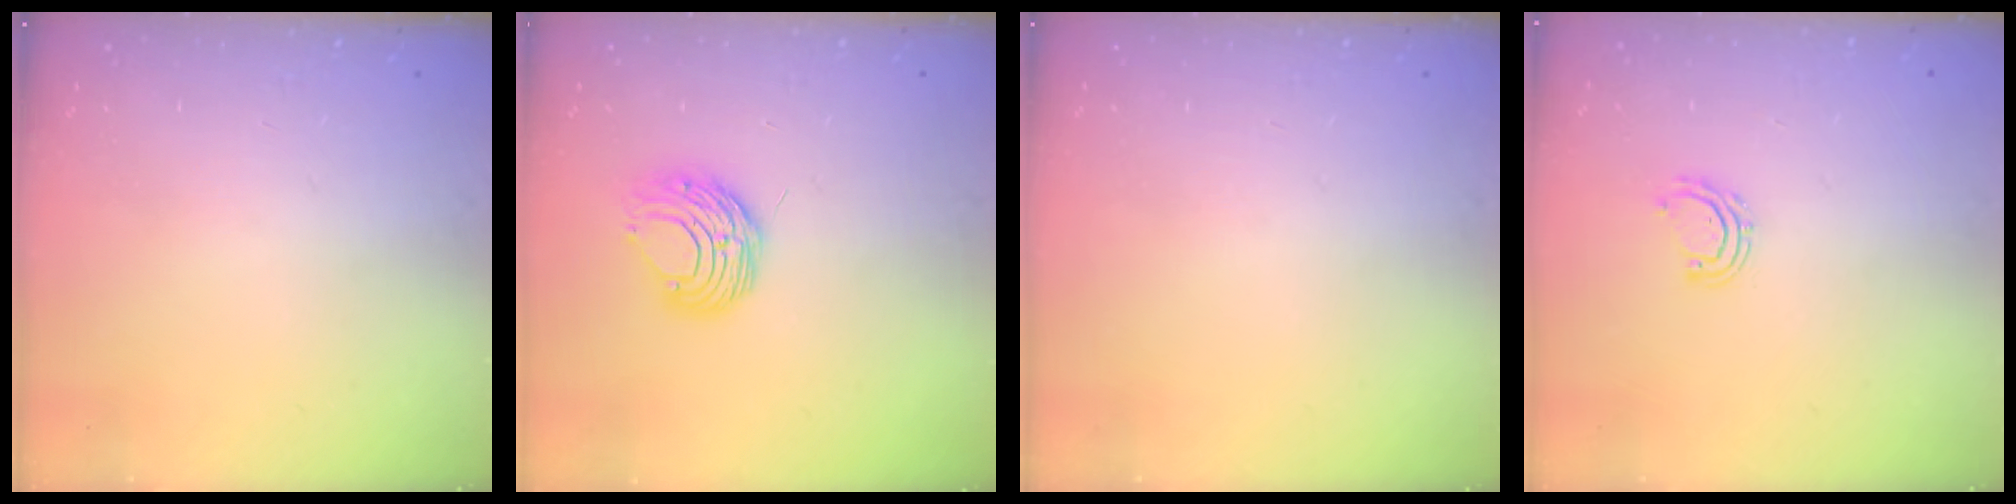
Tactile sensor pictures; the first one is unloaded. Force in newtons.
{"total": 8.8, "press": 8.8, "slide": 0.8}
{"total": 0.0}
{"total": 6.1, "press": 5.9, "slide": 1.4}